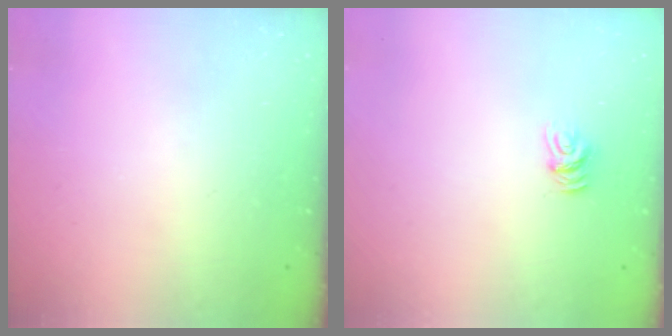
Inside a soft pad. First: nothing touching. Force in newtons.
{"total": 6.1, "press": 6.1, "slide": 0.3}